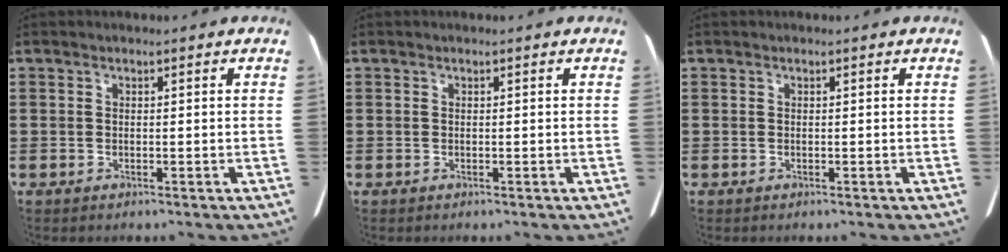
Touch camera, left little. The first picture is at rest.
{"total": 0.0}
{"total": 0.0}